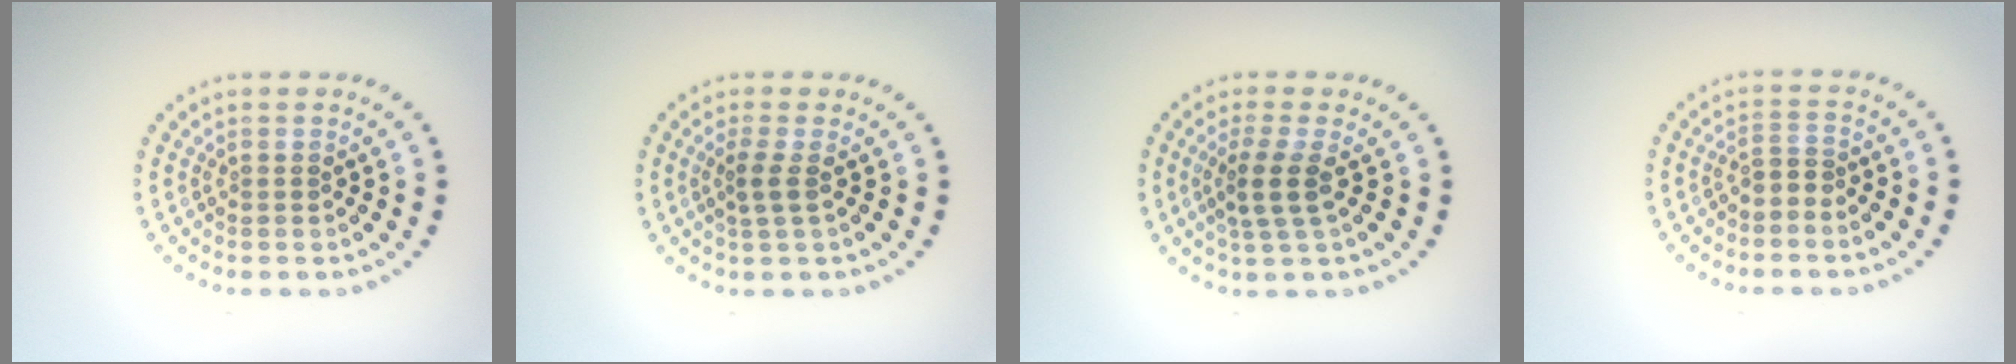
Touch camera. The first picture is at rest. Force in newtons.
{"total": 1.6, "press": 1.3, "slide": 0.9}
{"total": 2.6, "press": 2.1, "slide": 1.6}
{"total": 1.6, "press": 1.3, "slide": 1.0}